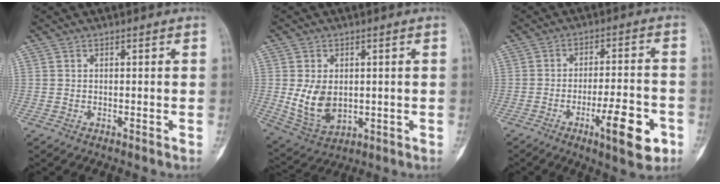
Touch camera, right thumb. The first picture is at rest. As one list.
[{"total": 9.1, "force": [0.2, 6.3, 6.5], "torque": [-0.106, -0.011, 0.024]}, {"total": 12.1, "force": [-5.2, 3.4, 10.4], "torque": [-0.150, 0.021, -0.075]}]